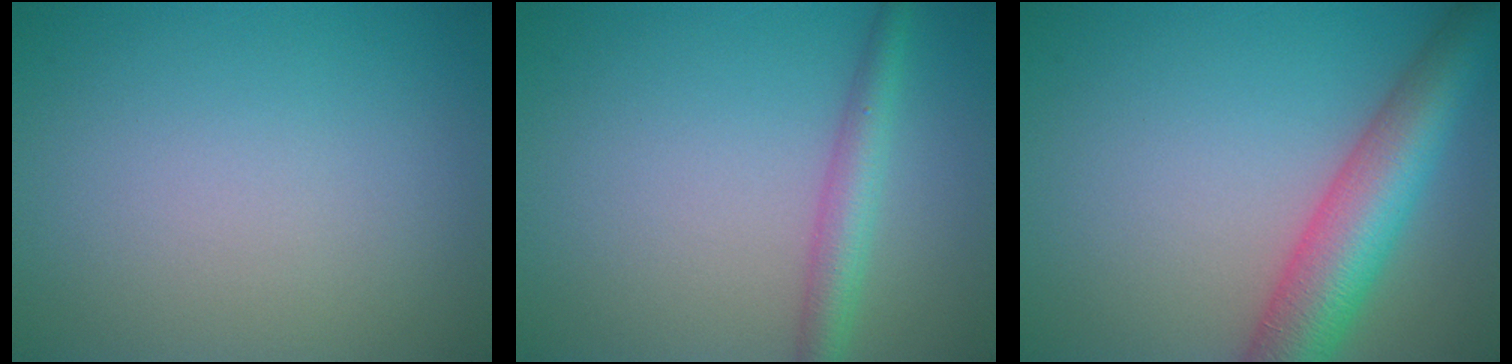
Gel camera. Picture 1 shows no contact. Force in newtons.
{"total": 3.0, "press": 3.0, "slide": 0.1}
{"total": 7.7, "press": 7.7, "slide": 0.3}